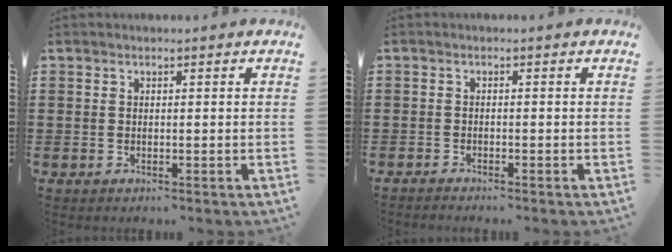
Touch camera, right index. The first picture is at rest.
{"total": 1.0, "force": [-1.0, 0.0, 0.0], "torque": [-0.002, 0.002, -0.020]}